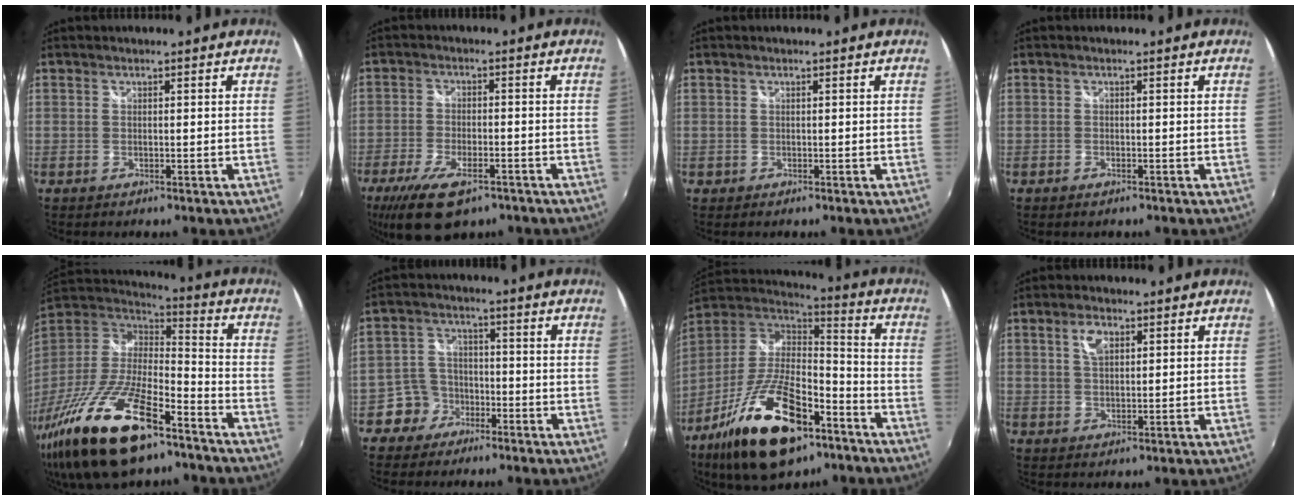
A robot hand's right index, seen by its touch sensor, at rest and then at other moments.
{"total": 12.1, "force": [-7.7, 4.9, 8.0], "torque": [-0.182, -0.034, -0.131]}
{"total": 0.7, "force": [-0.1, 0.7, 0.0], "torque": [-0.001, 0.001, -0.001]}
{"total": 0.7, "force": [-0.5, 0.5, 0.2], "torque": [-0.005, -0.002, -0.008]}
{"total": 29.0, "force": [-18.4, 10.3, 19.9], "torque": [-0.407, -0.048, -0.314]}
{"total": 6.1, "force": [-3.6, 4.8, 0.5], "torque": [-0.024, 0.027, -0.065]}
{"total": 24.6, "force": [-13.6, 10.8, 17.4], "torque": [-0.339, -0.020, -0.226]}
{"total": 4.0, "force": [1.7, 2.2, 2.9], "torque": [-0.051, 0.007, 0.031]}